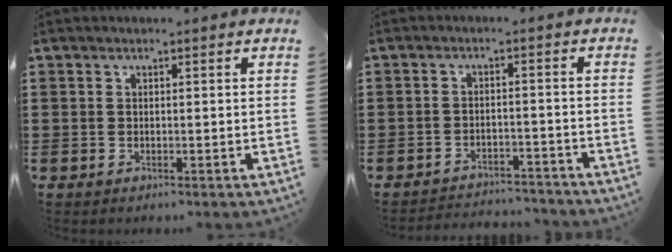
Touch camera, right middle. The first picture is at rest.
{"total": 3.1, "force": [-3.1, 0.2, 0.1], "torque": [-0.008, 0.000, -0.066]}